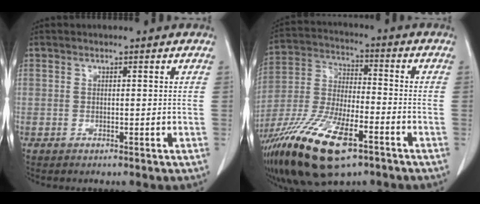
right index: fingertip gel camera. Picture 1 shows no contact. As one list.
[{"total": 18.8, "force": [-10.8, 6.1, 14.1], "torque": [-0.313, -0.034, -0.201]}]